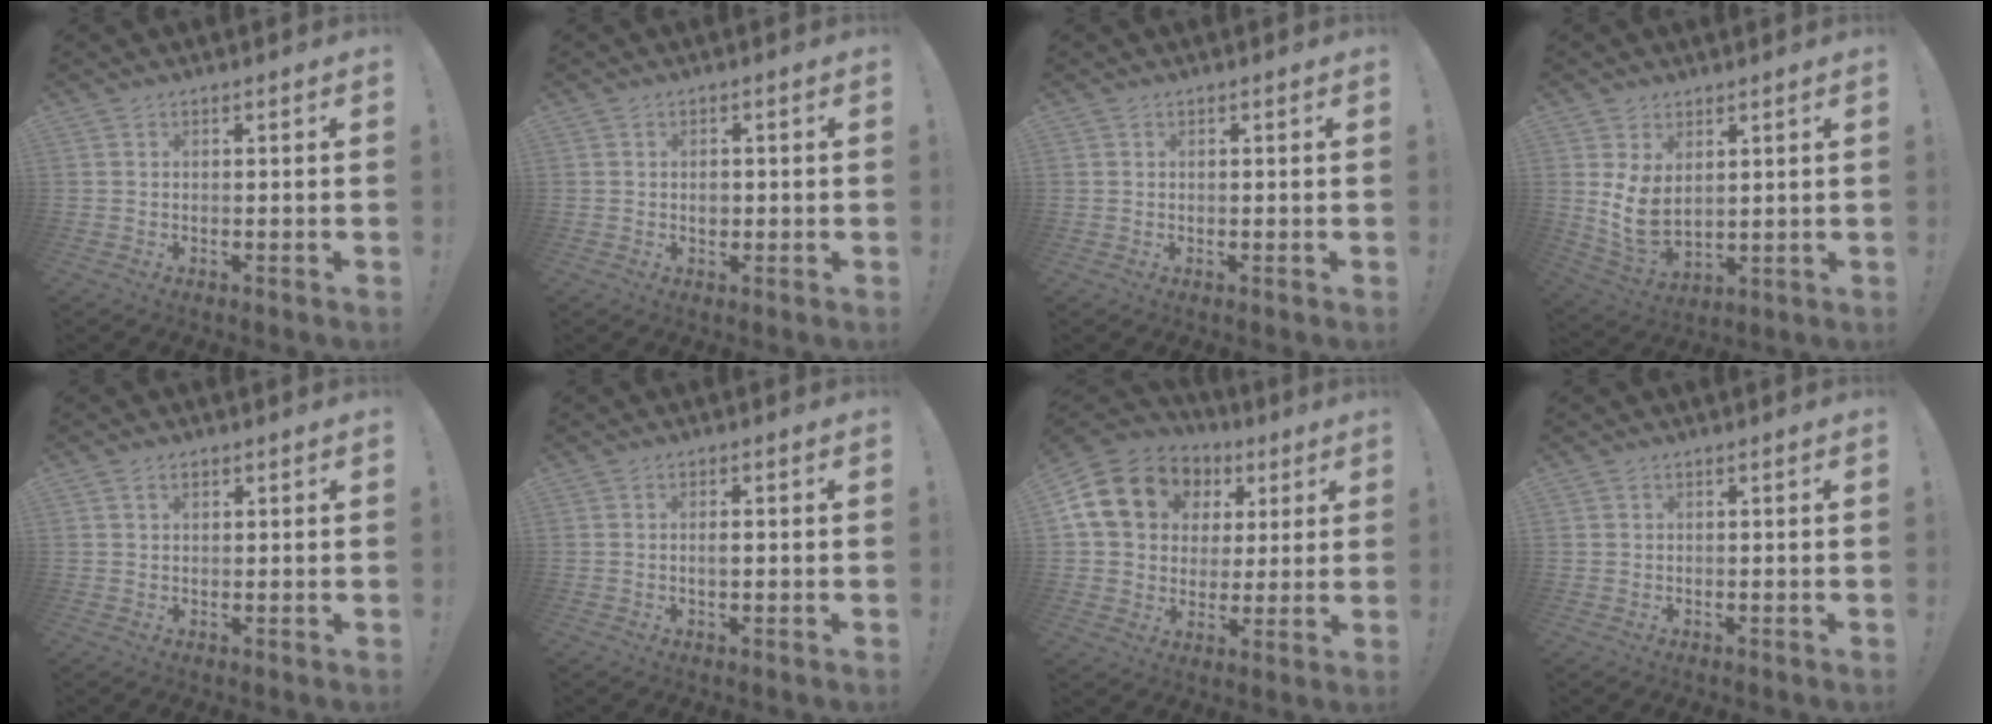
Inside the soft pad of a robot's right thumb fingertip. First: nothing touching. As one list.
[{"total": 2.1, "force": [-0.4, 1.8, 1.1], "torque": [-0.006, -0.003, -0.010]}, {"total": 0.6, "force": [0.2, 0.5, -0.2], "torque": [0.011, -0.003, 0.003]}, {"total": 8.6, "force": [2.5, 5.2, 6.3], "torque": [-0.114, -0.029, 0.049]}, {"total": 1.8, "force": [0.9, 1.2, 0.9], "torque": [-0.017, 0.003, 0.017]}, {"total": 1.6, "force": [-0.3, 0.5, 1.5], "torque": [-0.022, -0.001, -0.008]}, {"total": 18.4, "force": [6.3, 14.7, 9.0], "torque": [-0.152, -0.013, 0.137]}, {"total": 0.6, "force": [0.0, 0.6, -0.1], "torque": [-0.003, 0.003, 0.001]}]